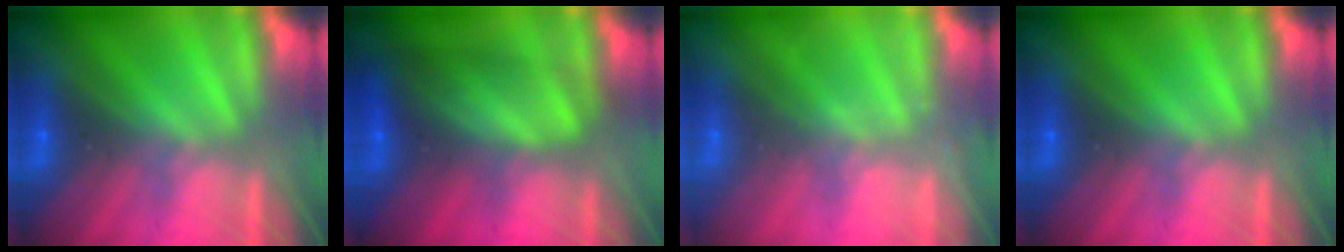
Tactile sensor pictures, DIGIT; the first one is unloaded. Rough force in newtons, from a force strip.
{"total": 6.7}
{"total": 2.2}
{"total": 0.0}